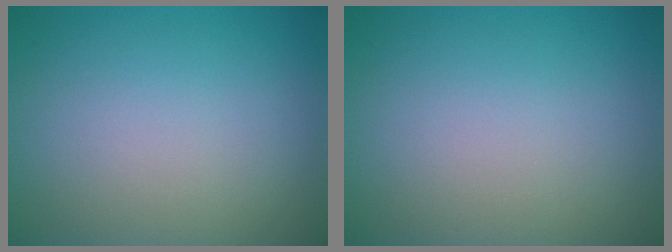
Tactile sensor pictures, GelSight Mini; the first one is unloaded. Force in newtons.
{"total": 0.0}